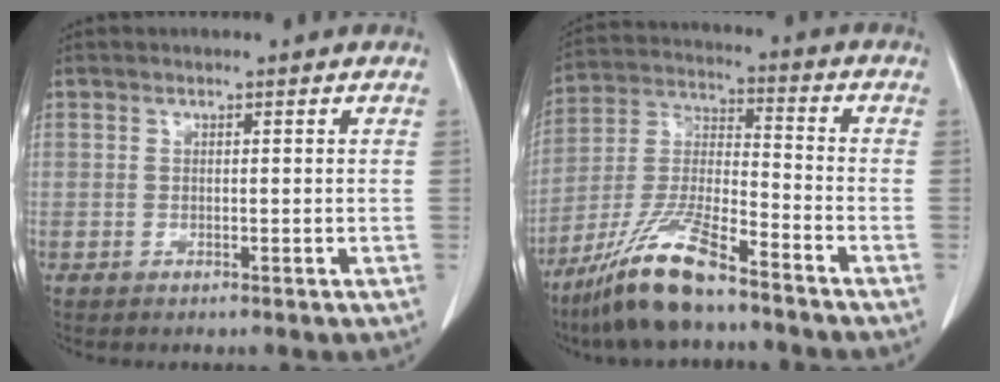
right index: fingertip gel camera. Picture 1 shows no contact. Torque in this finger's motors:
{"motor_torque": [0.72, -0.77, 0.28, 0.19]}